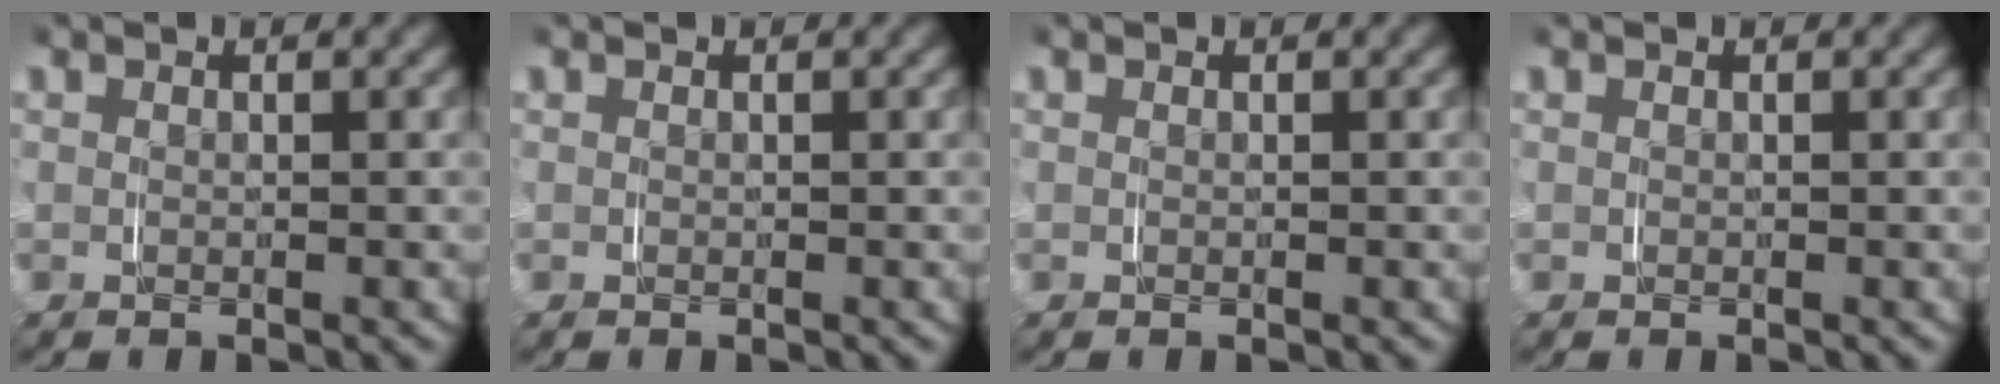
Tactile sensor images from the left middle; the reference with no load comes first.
{"total": 0.0}
{"total": 0.0}
{"total": 0.0}